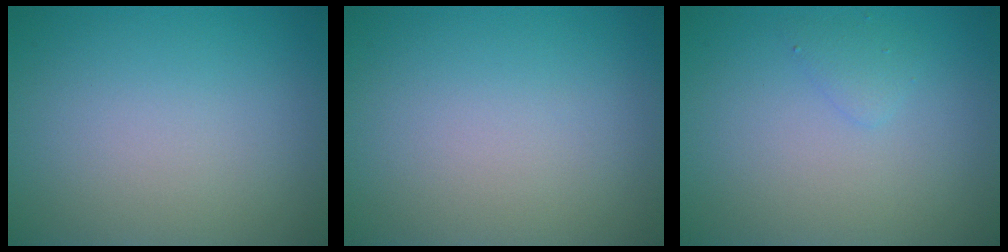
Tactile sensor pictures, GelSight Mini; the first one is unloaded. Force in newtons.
{"total": 0.0}
{"total": 1.0, "press": 1.0, "slide": 0.1}